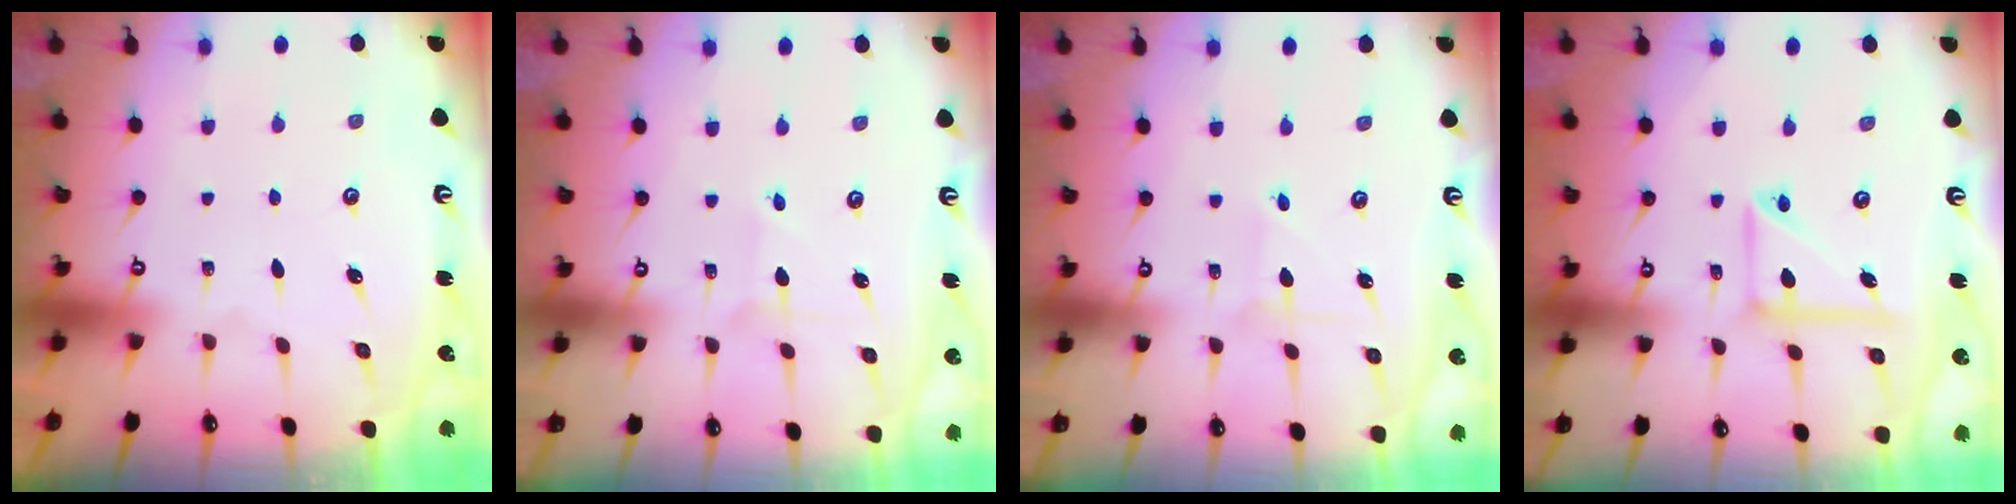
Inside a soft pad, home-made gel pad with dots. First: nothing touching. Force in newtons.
{"total": 2.2, "press": 2.2, "slide": 0.1}
{"total": 2.0, "press": 2.0, "slide": 0.2}
{"total": 11.2, "press": 11.1, "slide": 1.6}